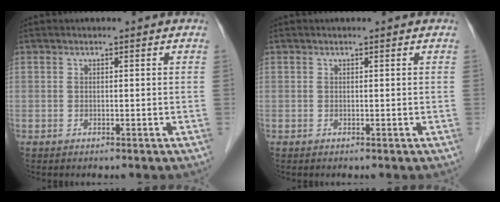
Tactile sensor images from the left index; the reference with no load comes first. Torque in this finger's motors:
{"motor_torque": [0.08, 0.00, -0.03, -0.01]}